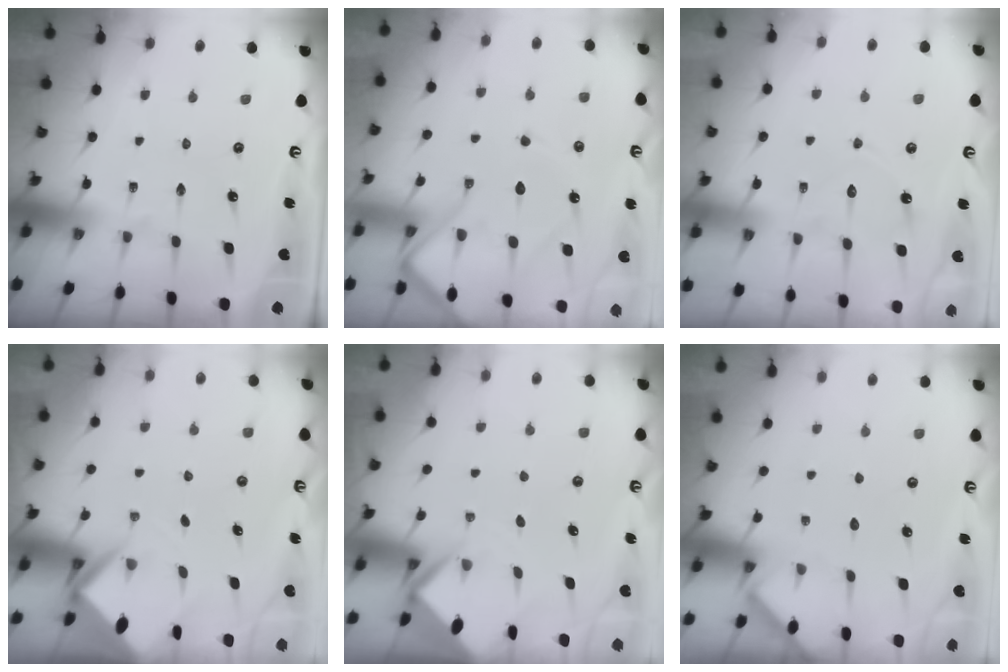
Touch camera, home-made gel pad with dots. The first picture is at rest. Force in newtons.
{"total": 14.0, "press": 13.9, "slide": 1.6}
{"total": 7.8, "press": 7.7, "slide": 0.7}
{"total": 3.4, "press": 3.4, "slide": 0.3}
{"total": 3.1, "press": 3.1, "slide": 0.1}
{"total": 3.1, "press": 3.0, "slide": 0.3}